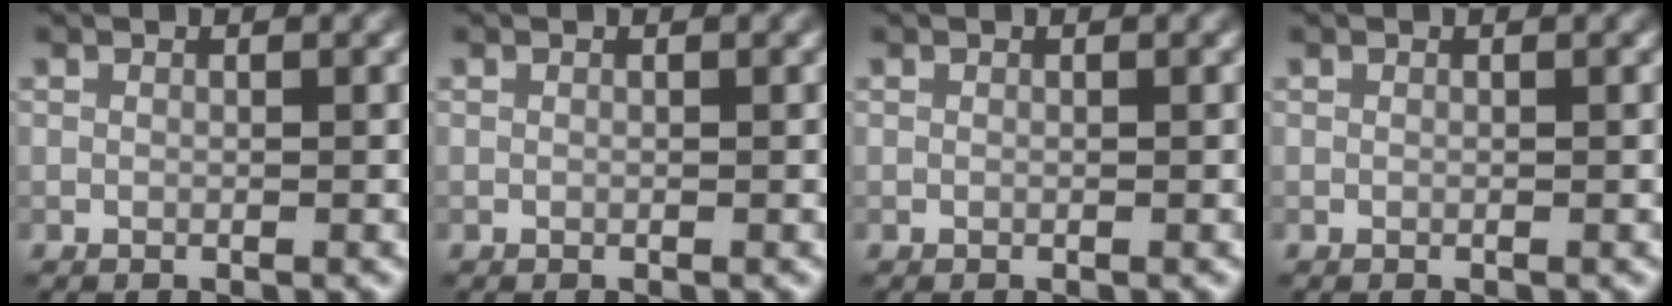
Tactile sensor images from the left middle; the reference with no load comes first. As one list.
[{"total": 0.0}, {"total": 0.0}, {"total": 0.0}]